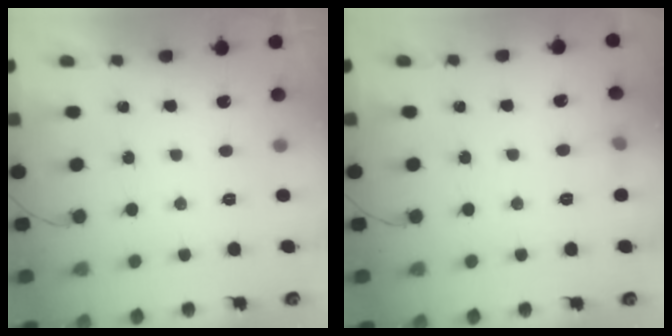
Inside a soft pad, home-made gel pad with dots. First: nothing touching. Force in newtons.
{"total": 4.8, "press": 4.6, "slide": 1.4}